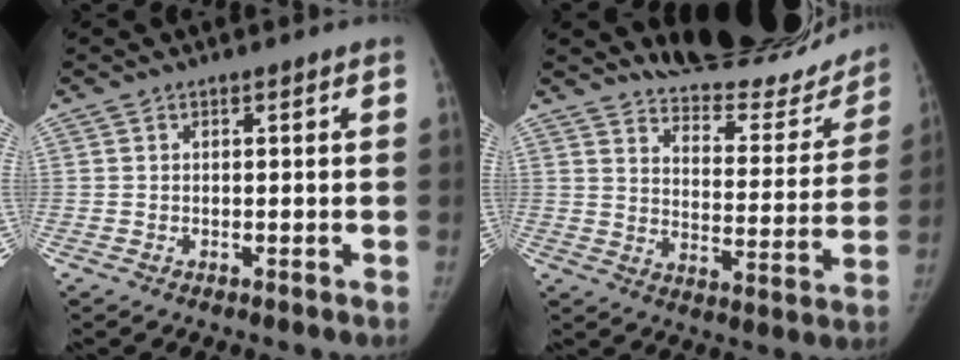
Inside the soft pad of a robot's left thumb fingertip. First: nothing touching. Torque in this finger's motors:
{"motor_torque": [1.20, -1.10, 0.99, -1.22, 0.02]}